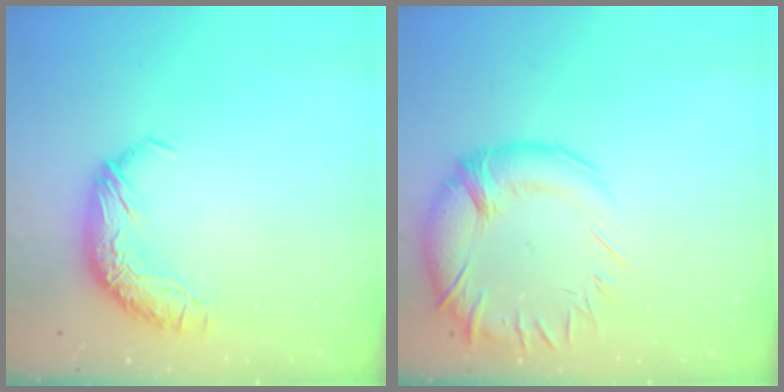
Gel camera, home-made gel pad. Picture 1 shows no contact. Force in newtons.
{"total": 5.5, "press": 3.7, "slide": 4.0}